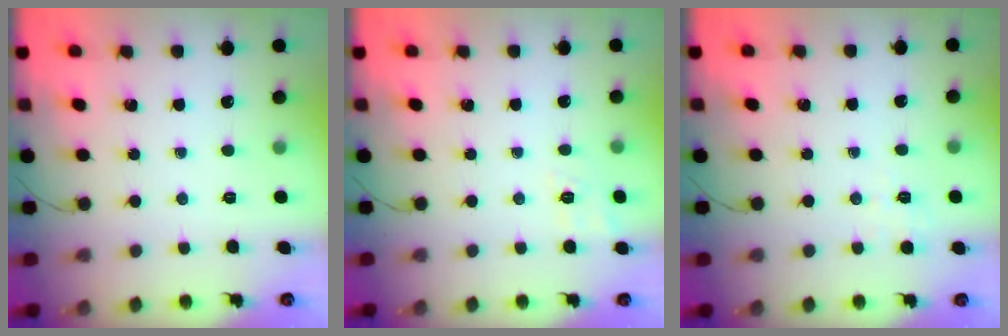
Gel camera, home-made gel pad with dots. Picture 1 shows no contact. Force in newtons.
{"total": 7.2, "press": 6.8, "slide": 2.1}
{"total": 2.7, "press": 2.0, "slide": 1.8}